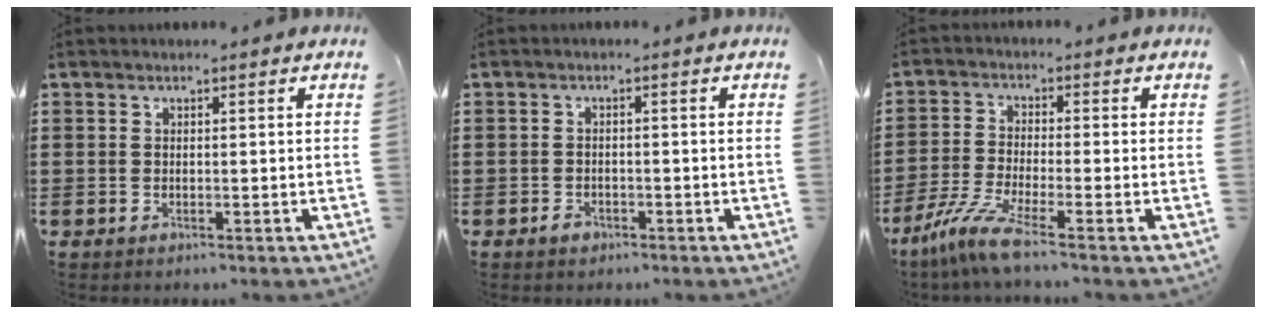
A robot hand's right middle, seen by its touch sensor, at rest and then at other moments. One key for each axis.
{"total": 1.1, "fx": -0.8, "fy": 0.7, "fz": 0.4, "tx": -0.011, "ty": -0.002, "tz": -0.016}
{"total": 6.6, "fx": -4.6, "fy": 0.4, "fz": 4.7, "tx": -0.117, "ty": -0.021, "tz": -0.093}